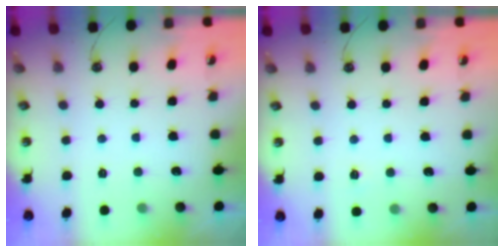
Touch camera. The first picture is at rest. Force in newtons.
{"total": 3.2, "press": 3.2, "slide": 0.3}